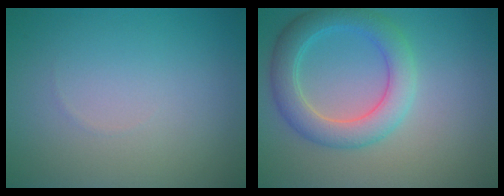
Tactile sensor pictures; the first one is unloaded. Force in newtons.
{"total": 4.6, "press": 4.6, "slide": 0.2}